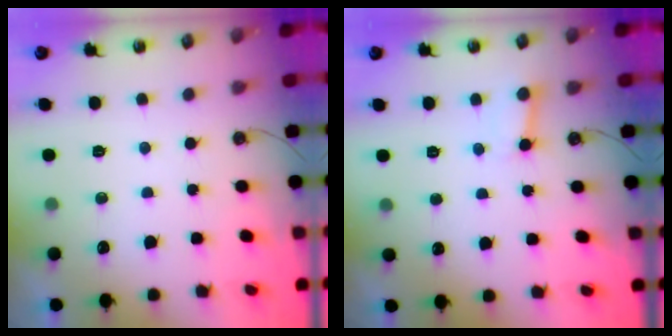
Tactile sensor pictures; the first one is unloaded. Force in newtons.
{"total": 4.4, "press": 4.4, "slide": 0.4}